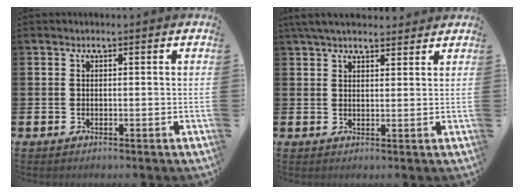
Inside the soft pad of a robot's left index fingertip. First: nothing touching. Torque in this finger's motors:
{"motor_torque": [1.18, -0.95, 0.48, 0.20]}